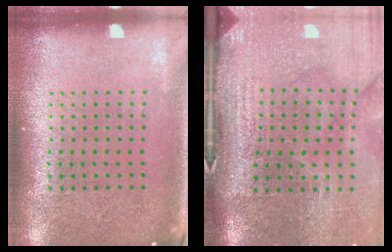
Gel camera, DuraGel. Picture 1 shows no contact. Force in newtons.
{"total": 4.6, "press": 3.8, "slide": 2.6}